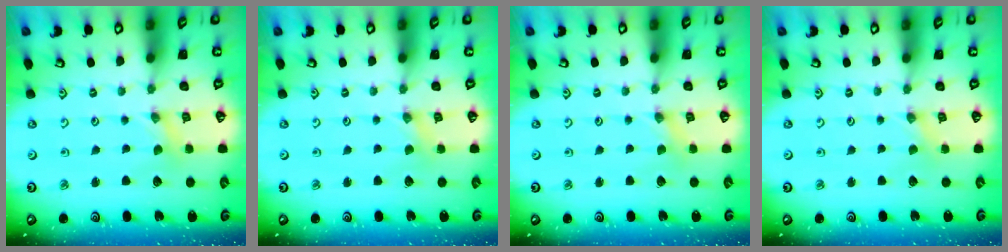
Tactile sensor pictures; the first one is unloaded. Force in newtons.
{"total": 0.8, "press": 0.8, "slide": 0.1}
{"total": 0.0}
{"total": 0.0}